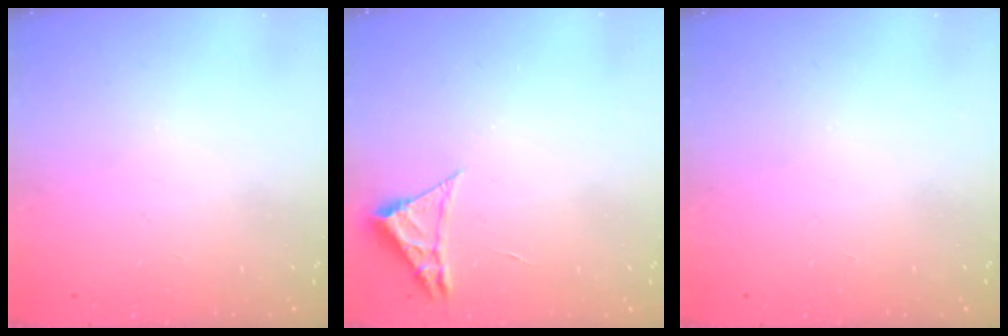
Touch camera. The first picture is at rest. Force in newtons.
{"total": 2.3, "press": 2.3, "slide": 0.4}
{"total": 0.0}